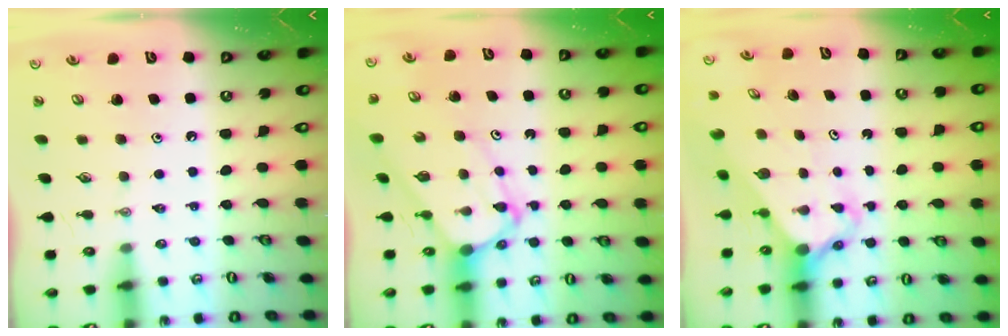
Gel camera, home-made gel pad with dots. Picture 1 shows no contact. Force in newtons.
{"total": 7.6, "press": 7.5, "slide": 0.8}
{"total": 3.1, "press": 3.1, "slide": 0.2}